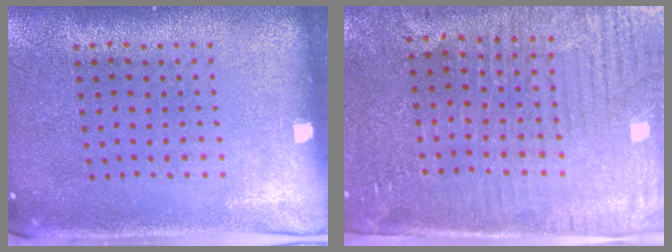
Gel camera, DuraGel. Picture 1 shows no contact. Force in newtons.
{"total": 3.6, "press": 3.4, "slide": 1.2}